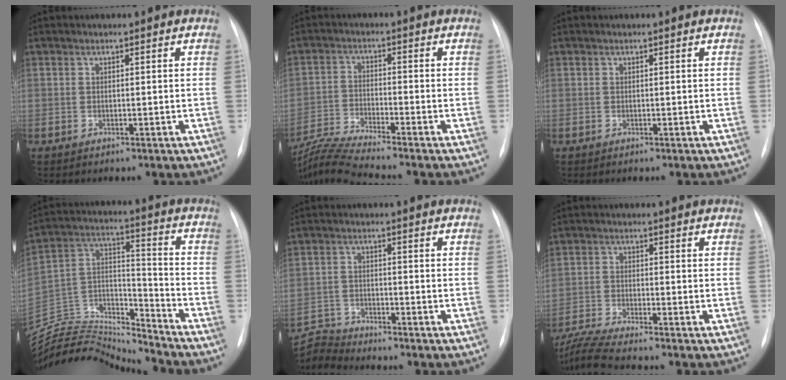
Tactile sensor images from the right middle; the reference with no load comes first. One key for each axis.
{"total": 8.8, "fx": -8.0, "fy": -2.1, "fz": 3.0, "tx": -0.062, "ty": -0.021, "tz": -0.150}
{"total": 0.0}
{"total": 19.3, "fx": -19.1, "fy": 0.5, "fz": 2.6, "tx": -0.041, "ty": 0.044, "tz": -0.327}
{"total": 5.7, "fx": -5.6, "fy": -0.6, "fz": -1.0, "tx": 0.010, "ty": 0.001, "tz": -0.105}
{"total": 7.7, "fx": -6.9, "fy": -1.3, "fz": 3.0, "tx": -0.062, "ty": -0.020, "tz": -0.126}